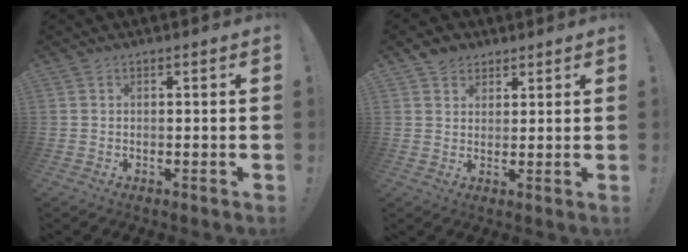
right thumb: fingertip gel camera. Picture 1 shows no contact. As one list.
[{"total": 5.0, "force": [3.2, 3.7, 1.0], "torque": [-0.016, -0.014, 0.061]}]